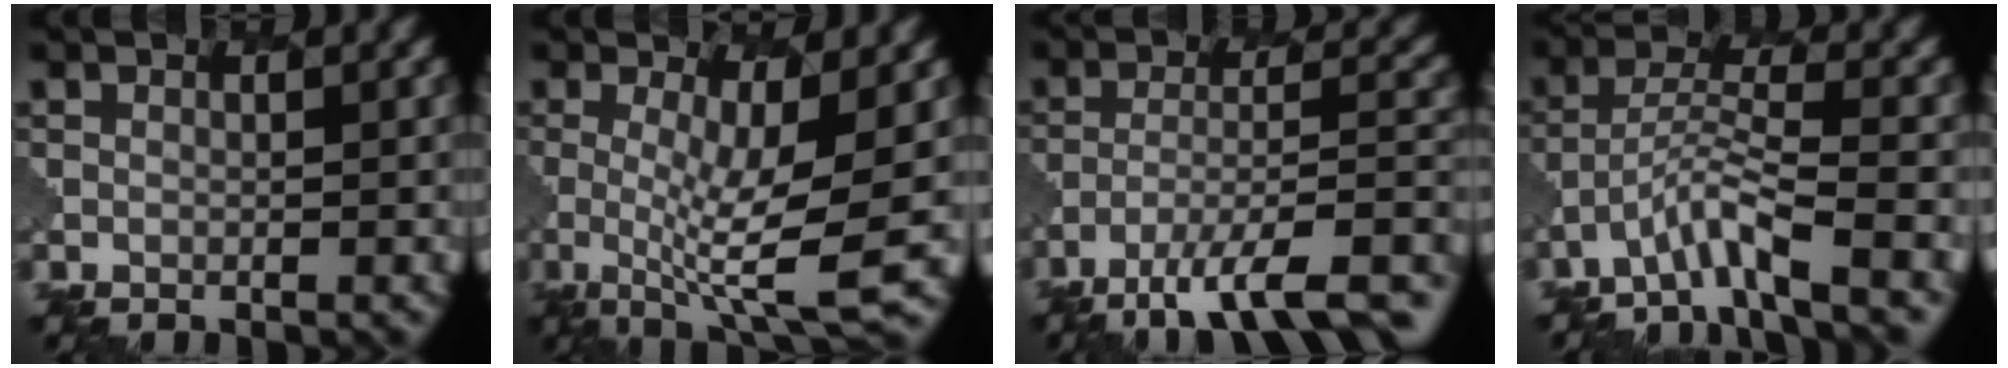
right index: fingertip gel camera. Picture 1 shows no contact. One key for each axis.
{"total": 6.6, "fx": -0.4, "fy": 1.4, "fz": 6.5, "tx": -0.113, "ty": -0.015, "tz": -0.007}
{"total": 11.3, "fx": -7.8, "fy": 3.1, "fz": 7.6, "tx": -0.132, "ty": 0.001, "tz": -0.126}
{"total": 4.2, "fx": -3.0, "fy": 0.4, "fz": 3.0, "tx": -0.058, "ty": 0.006, "tz": -0.064}